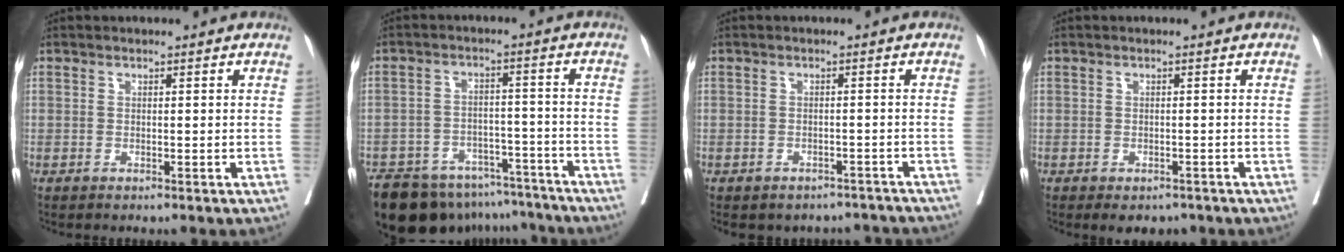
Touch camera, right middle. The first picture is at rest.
{"total": 18.1, "force": [-15.0, 7.9, 6.3], "torque": [-0.127, 0.005, -0.208]}
{"total": 9.0, "force": [-8.0, 4.0, 1.3], "torque": [-0.018, 0.016, -0.083]}
{"total": 4.5, "force": [-3.6, 2.1, 1.8], "torque": [-0.014, 0.002, -0.044]}